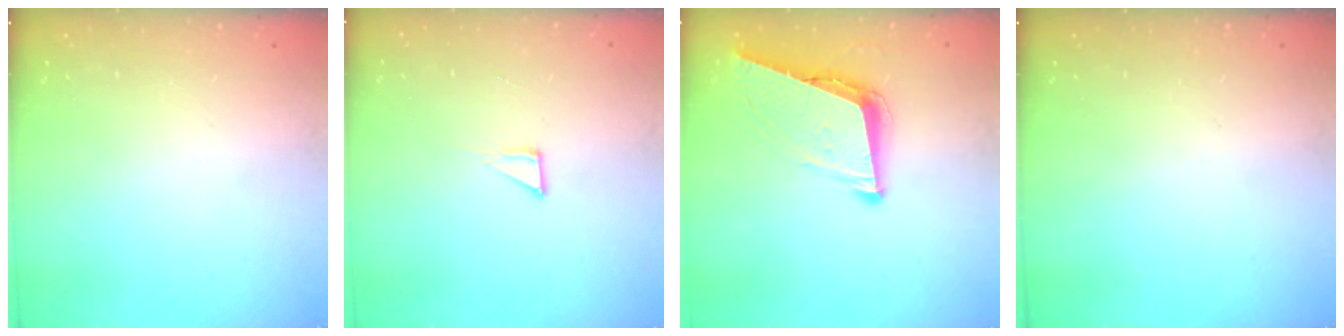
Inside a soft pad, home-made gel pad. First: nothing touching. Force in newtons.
{"total": 4.1, "press": 4.1, "slide": 0.3}
{"total": 9.2, "press": 8.7, "slide": 2.9}
{"total": 0.0}